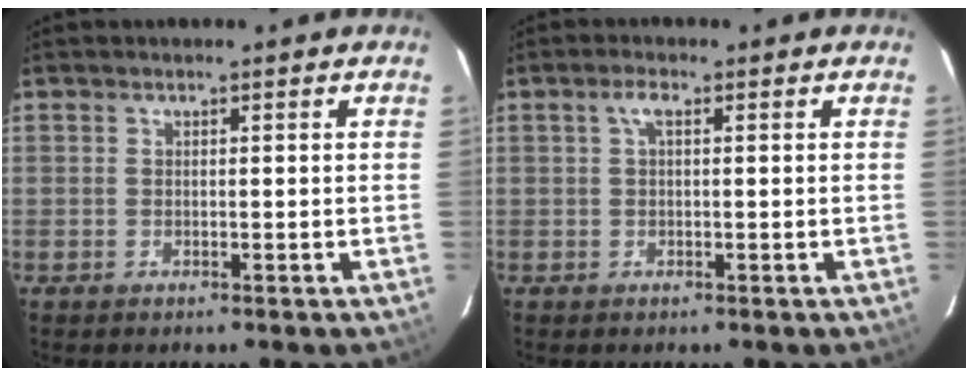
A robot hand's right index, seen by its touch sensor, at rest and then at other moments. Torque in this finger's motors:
{"motor_torque": [0.30, 0.04, 0.14, 0.04]}